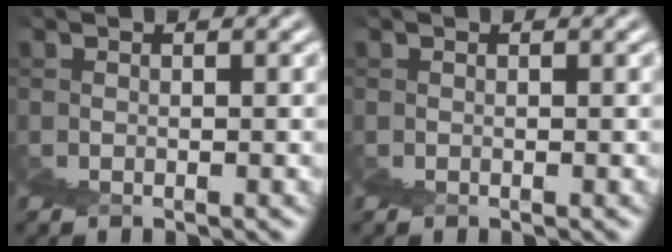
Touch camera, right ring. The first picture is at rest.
{"total": 0.0}